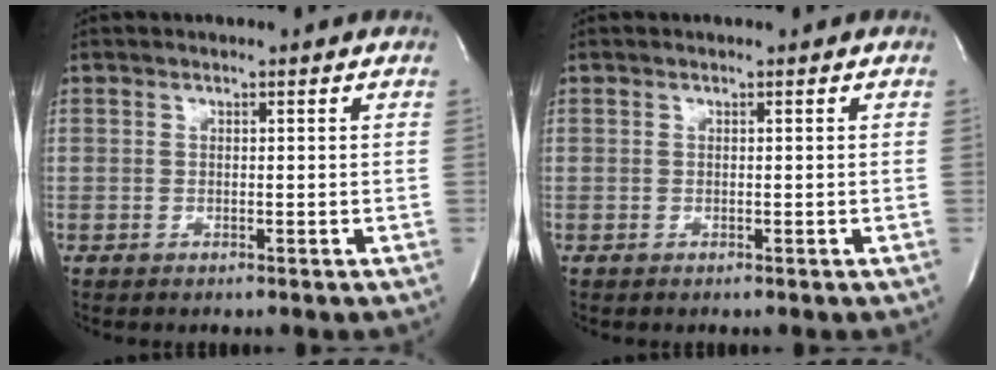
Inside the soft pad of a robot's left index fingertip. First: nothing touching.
{"total": 0.0}